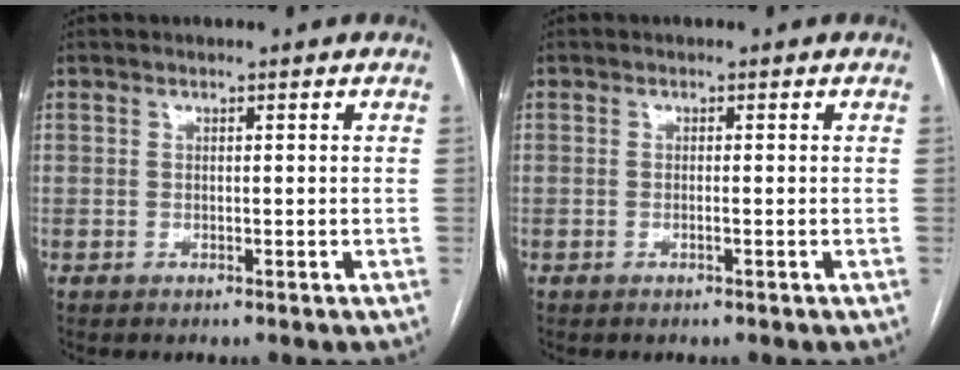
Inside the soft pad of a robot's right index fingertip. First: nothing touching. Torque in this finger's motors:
{"motor_torque": [-0.01, 0.11, 0.02, 0.00]}